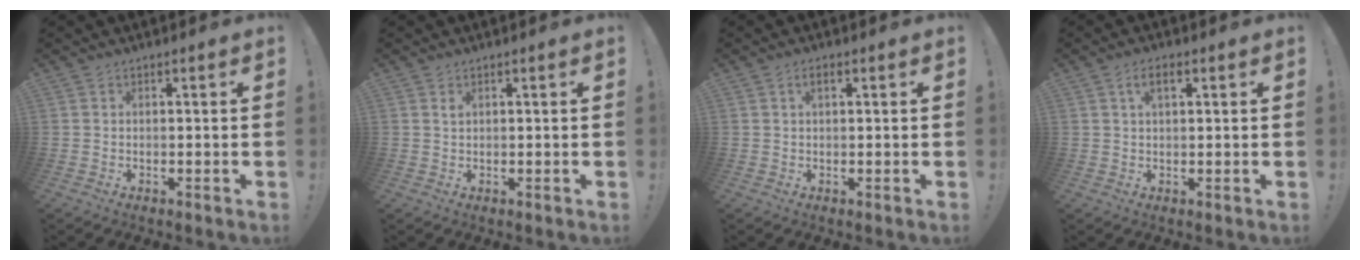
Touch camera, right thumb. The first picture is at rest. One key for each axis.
{"total": 0.8, "fx": 0.5, "fy": 0.5, "fz": 0.3, "tx": 0.000, "ty": -0.004, "tz": 0.009}
{"total": 2.0, "fx": 0.7, "fy": 1.0, "fz": 1.7, "tx": -0.028, "ty": 0.000, "tz": 0.010}
{"total": 3.8, "fx": 1.4, "fy": 1.8, "fz": 3.1, "tx": -0.048, "ty": 0.000, "tz": 0.020}